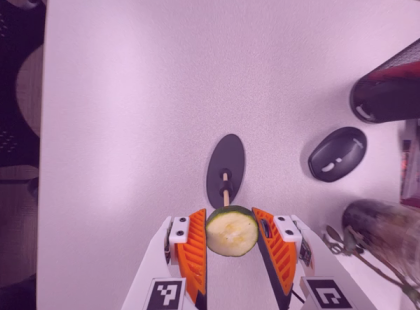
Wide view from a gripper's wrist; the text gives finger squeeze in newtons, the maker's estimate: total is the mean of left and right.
{"total": 8.5, "left": 8.4, "right": 8.6}